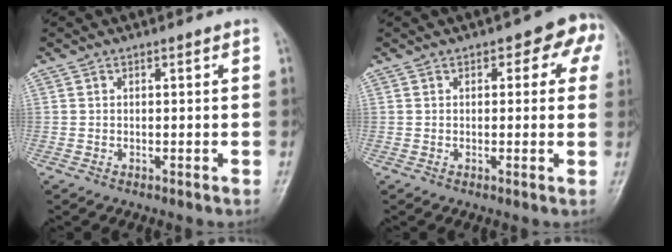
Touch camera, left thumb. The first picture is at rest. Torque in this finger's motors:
{"motor_torque": [0.08, 0.22, -0.02, -0.37, 0.07]}